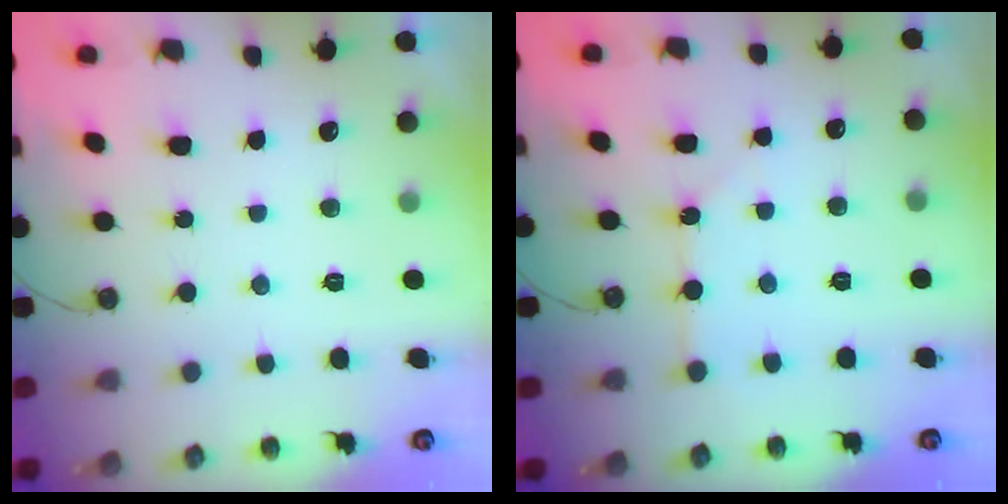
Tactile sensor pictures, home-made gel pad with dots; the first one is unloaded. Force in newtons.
{"total": 2.1, "press": 2.1, "slide": 0.3}